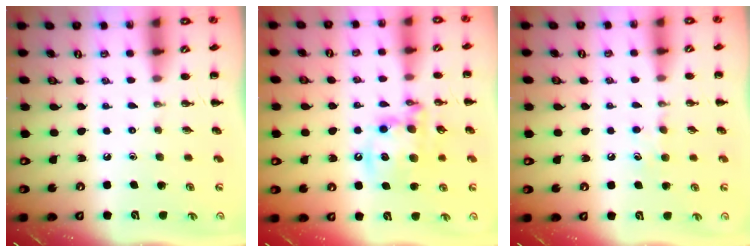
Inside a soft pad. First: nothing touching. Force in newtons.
{"total": 13.0, "press": 12.6, "slide": 3.0}
{"total": 4.6, "press": 4.4, "slide": 1.5}